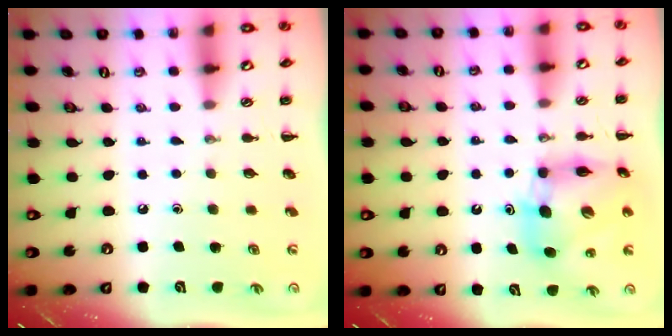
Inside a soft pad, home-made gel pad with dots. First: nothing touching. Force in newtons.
{"total": 9.7, "press": 9.6, "slide": 1.7}